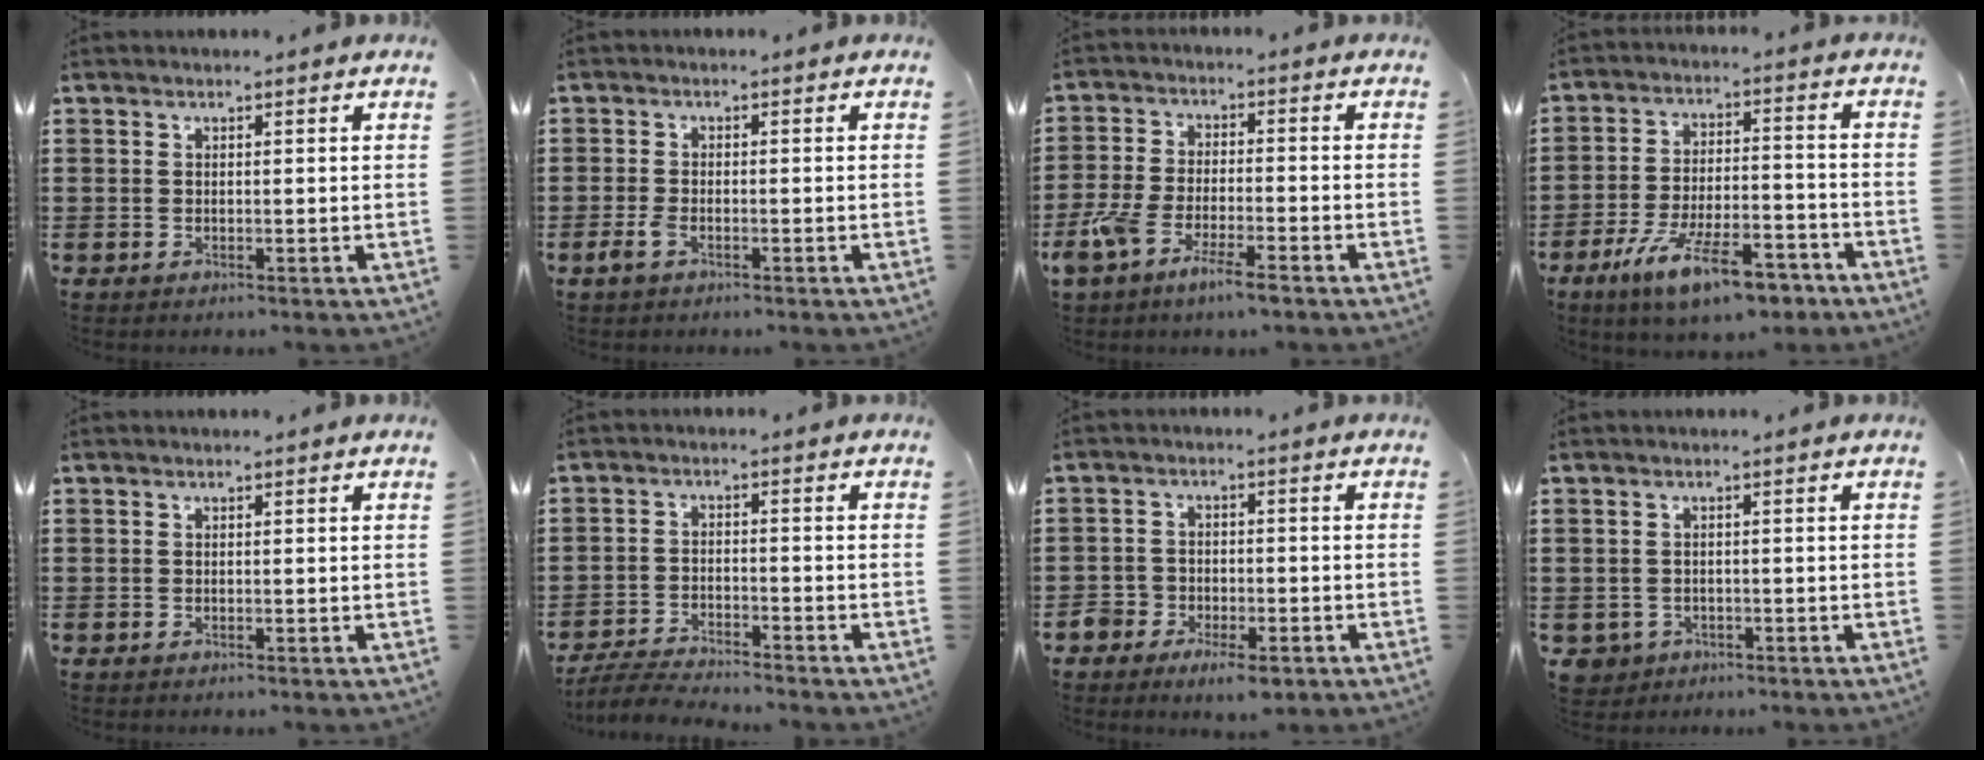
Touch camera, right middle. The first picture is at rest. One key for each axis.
{"total": 2.4, "fx": -1.2, "fy": 0.9, "fz": 1.8, "tx": -0.055, "ty": -0.006, "tz": -0.029}
{"total": 6.6, "fx": -4.7, "fy": 1.4, "fz": 4.5, "tx": -0.107, "ty": -0.006, "tz": -0.092}
{"total": 12.3, "fx": -8.7, "fy": 3.2, "fz": 8.1, "tx": -0.155, "ty": 0.023, "tz": -0.166}
{"total": 0.0}
{"total": 4.6, "fx": -4.5, "fy": 0.4, "fz": 1.0, "tx": -0.031, "ty": -0.003, "tz": -0.094}
{"total": 3.7, "fx": -3.0, "fy": 1.9, "fz": 1.2, "tx": -0.038, "ty": 0.004, "tz": -0.062}
{"total": 1.7, "fx": -1.0, "fy": 1.4, "fz": 0.0, "tx": -0.008, "ty": 0.001, "tz": -0.026}